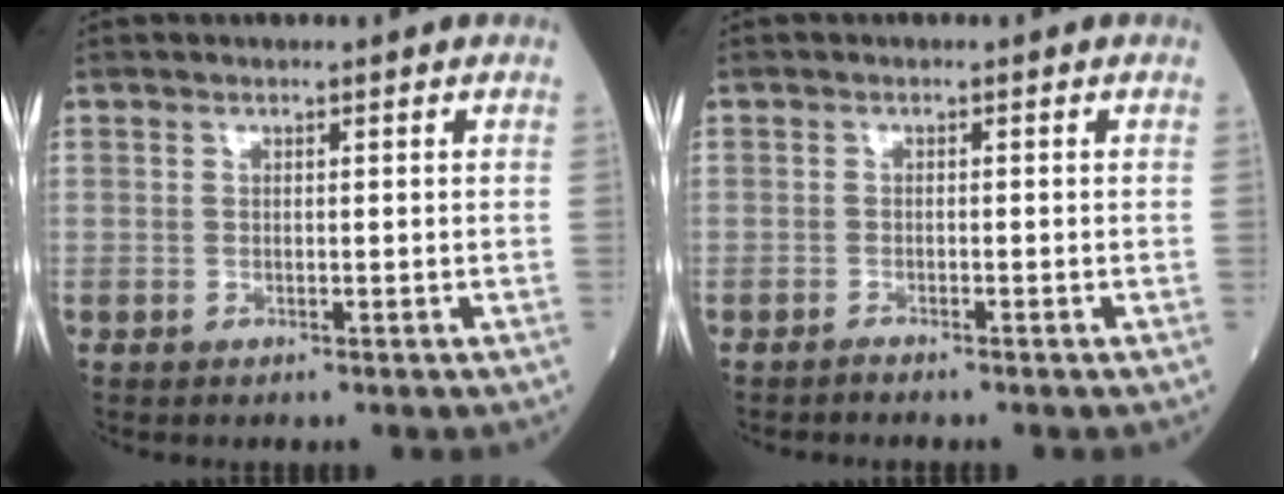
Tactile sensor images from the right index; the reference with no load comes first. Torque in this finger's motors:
{"motor_torque": [-0.07, -0.05, 0.06, 0.01]}